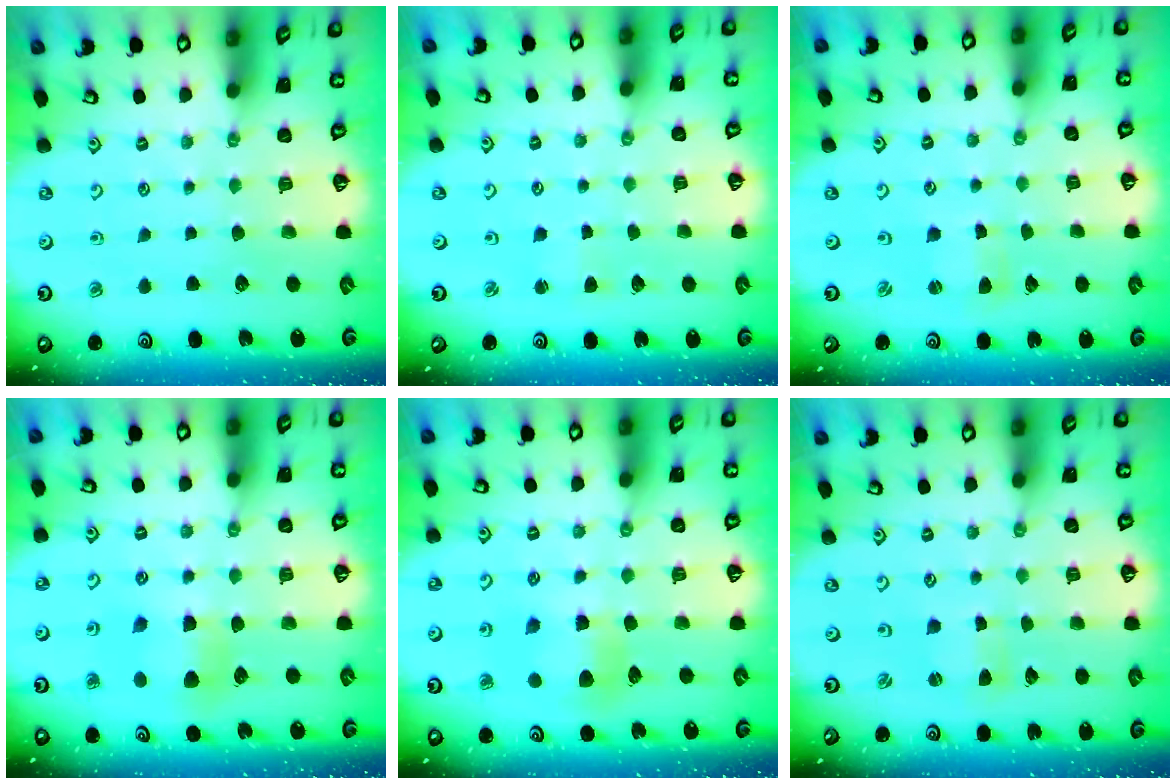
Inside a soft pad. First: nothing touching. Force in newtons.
{"total": 1.2, "press": 1.2, "slide": 0.2}
{"total": 1.2, "press": 1.2, "slide": 0.2}
{"total": 6.6, "press": 6.5, "slide": 0.6}
{"total": 7.1, "press": 7.0, "slide": 0.4}
{"total": 1.0, "press": 1.0, "slide": 0.2}